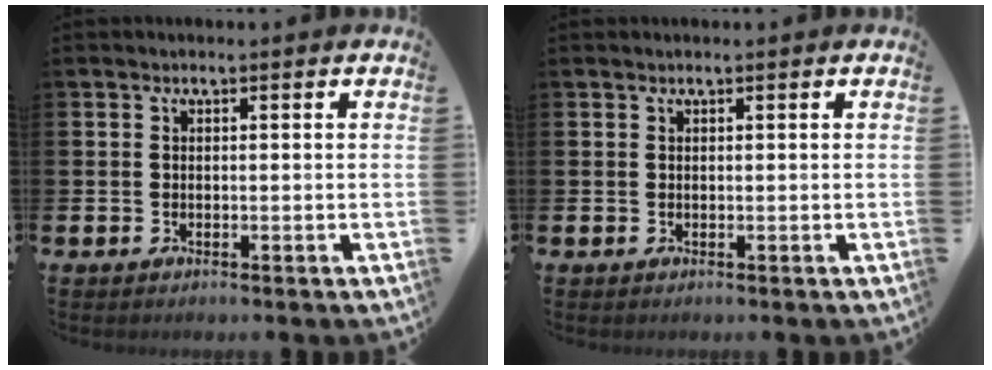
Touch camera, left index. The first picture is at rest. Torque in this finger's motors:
{"motor_torque": [0.06, 0.24, -0.03, -0.01]}